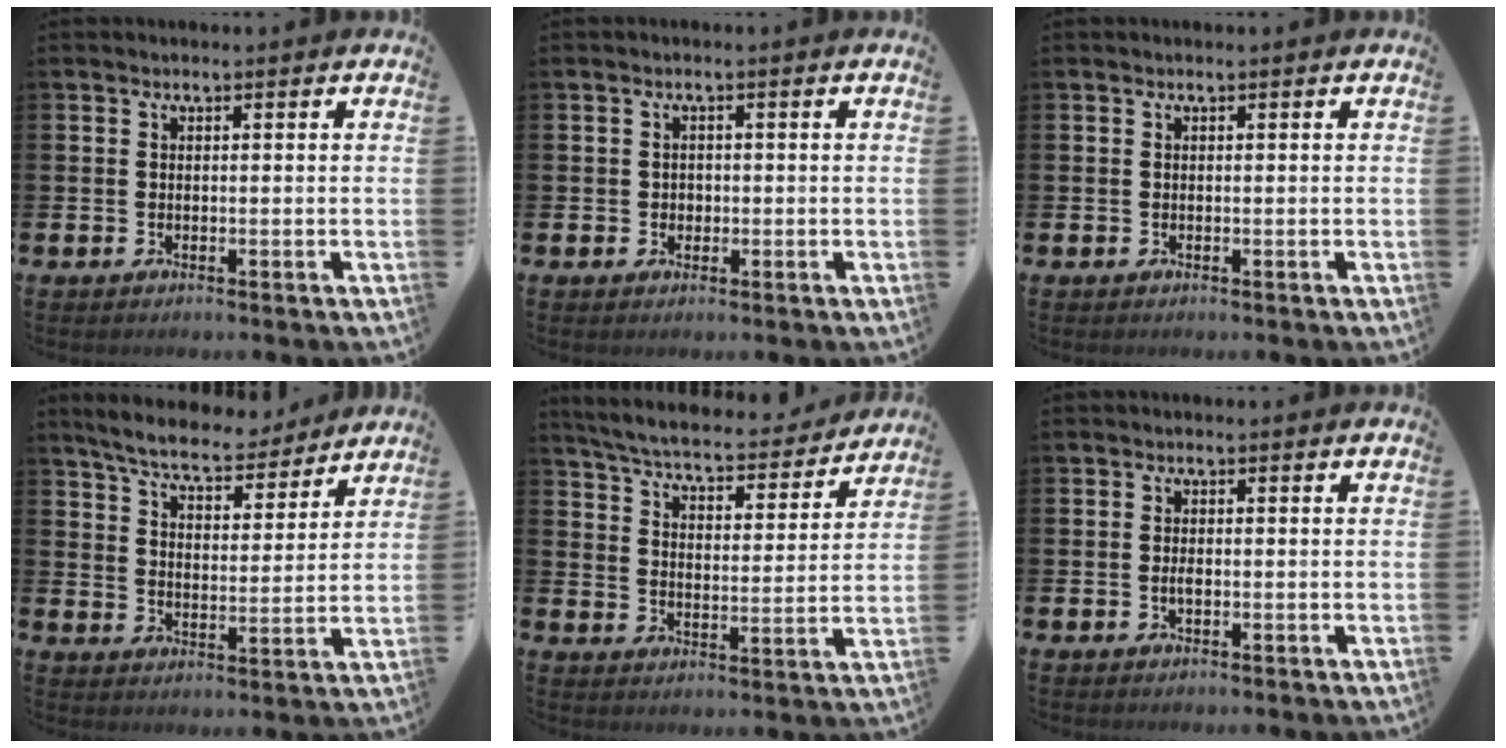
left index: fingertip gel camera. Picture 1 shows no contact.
{"total": 1.2, "force": [0.2, 1.1, 0.3], "torque": [0.004, 0.004, -0.002]}
{"total": 0.0}
{"total": 7.4, "force": [7.1, 1.3, 2.0], "torque": [-0.059, -0.044, 0.122]}
{"total": 5.7, "force": [5.4, 0.7, 1.5], "torque": [-0.053, -0.046, 0.087]}
{"total": 1.2, "force": [-0.3, 0.6, 1.1], "torque": [-0.016, 0.000, -0.007]}